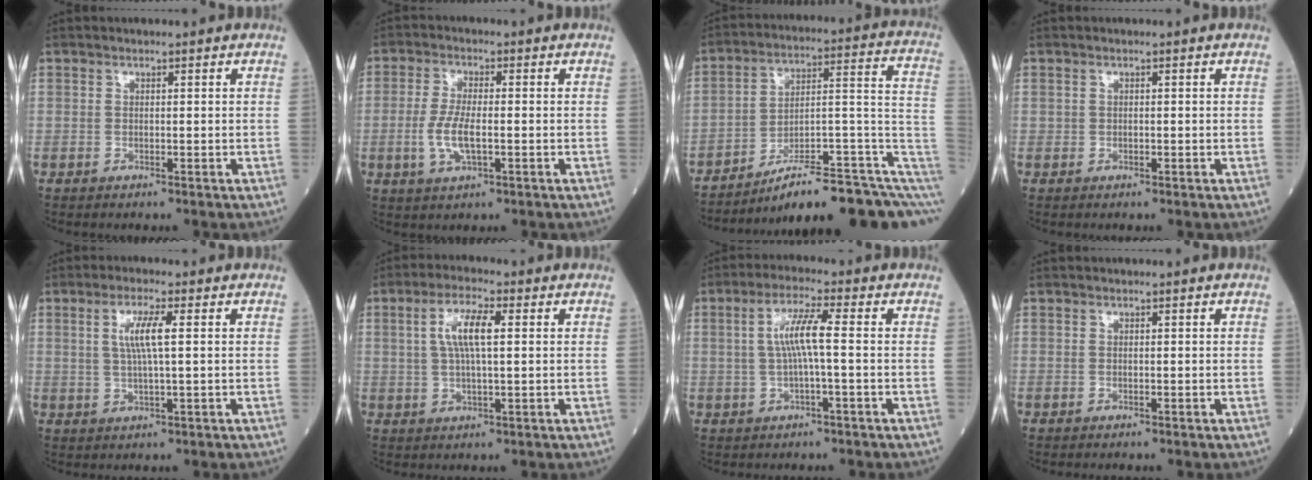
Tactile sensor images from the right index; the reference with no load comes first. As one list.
[{"total": 5.6, "force": [-1.1, 1.7, 5.3], "torque": [-0.119, -0.004, -0.017]}, {"total": 18.4, "force": [-10.7, 3.1, 14.6], "torque": [-0.134, 0.065, -0.149]}, {"total": 0.0}, {"total": 5.0, "force": [1.2, 0.1, 4.8], "torque": [-0.098, 0.003, 0.027]}, {"total": 6.4, "force": [1.6, 1.2, 6.1], "torque": [-0.126, 0.010, 0.034]}, {"total": 5.7, "force": [0.4, 0.2, 5.7], "torque": [-0.115, 0.012, 0.009]}, {"total": 0.0}]